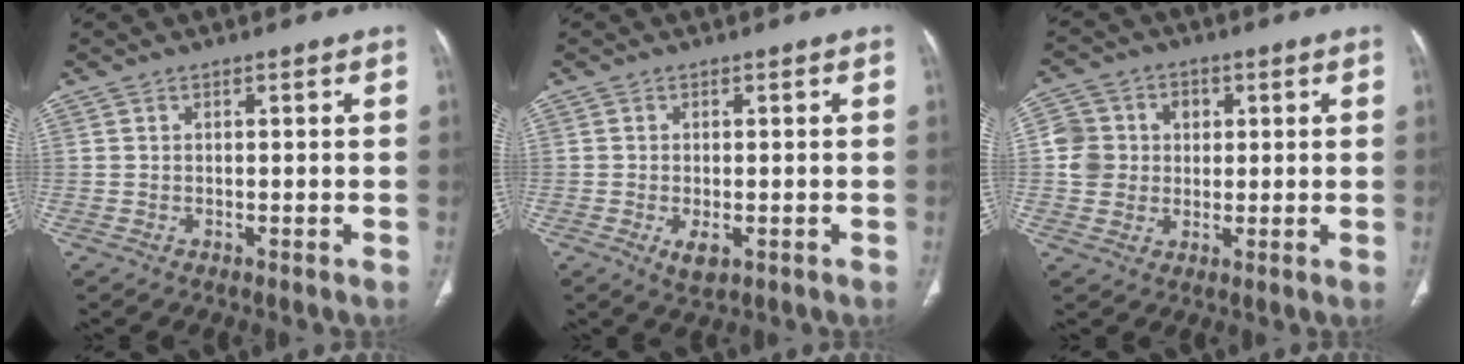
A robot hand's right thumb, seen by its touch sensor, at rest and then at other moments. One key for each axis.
{"total": 3.2, "fx": -1.1, "fy": 1.5, "fz": 2.6, "tx": -0.046, "ty": -0.006, "tz": -0.013}
{"total": 8.0, "fx": 0.9, "fy": 7.6, "fz": 2.6, "tx": -0.021, "ty": 0.008, "tz": 0.014}